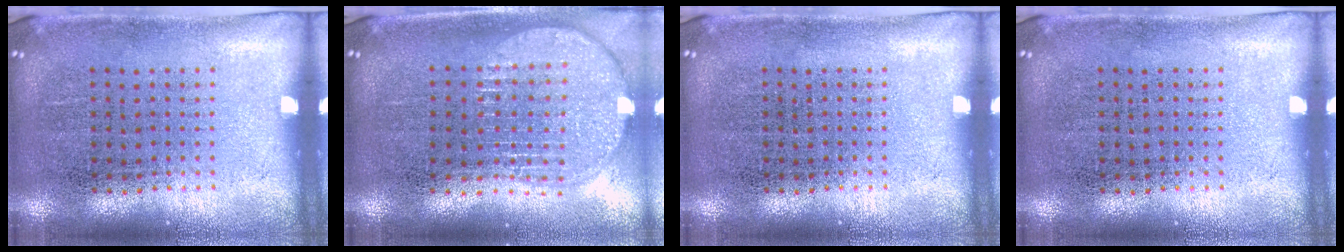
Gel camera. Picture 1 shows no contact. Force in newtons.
{"total": 2.0, "press": 1.7, "slide": 1.1}
{"total": 0.0}
{"total": 0.0}